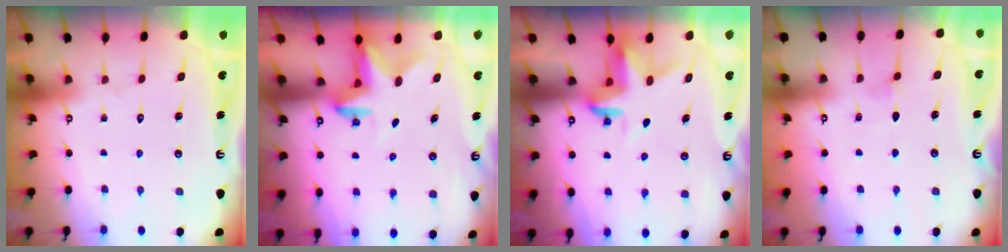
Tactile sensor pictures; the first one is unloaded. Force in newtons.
{"total": 2.8, "press": 2.8, "slide": 0.5}
{"total": 3.6, "press": 3.6, "slide": 0.2}
{"total": 4.6, "press": 4.3, "slide": 1.4}